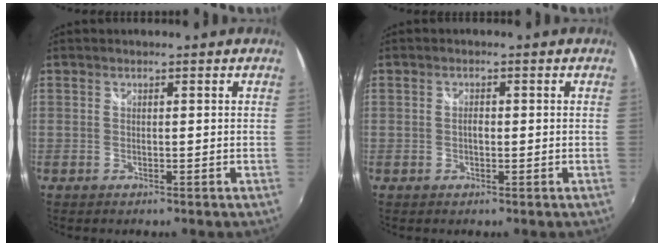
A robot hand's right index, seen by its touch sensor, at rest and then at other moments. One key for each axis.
{"total": 1.2, "fx": -0.1, "fy": 0.8, "fz": 0.9, "tx": -0.015, "ty": 0.004, "tz": -0.004}